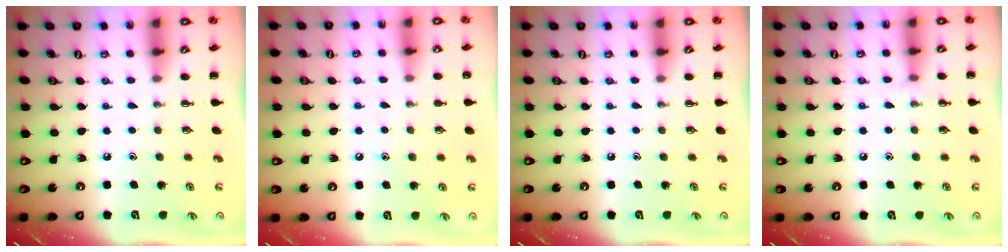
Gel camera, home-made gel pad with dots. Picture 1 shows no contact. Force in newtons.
{"total": 4.9, "press": 4.7, "slide": 1.4}
{"total": 0.0}
{"total": 5.9, "press": 5.5, "slide": 1.9}